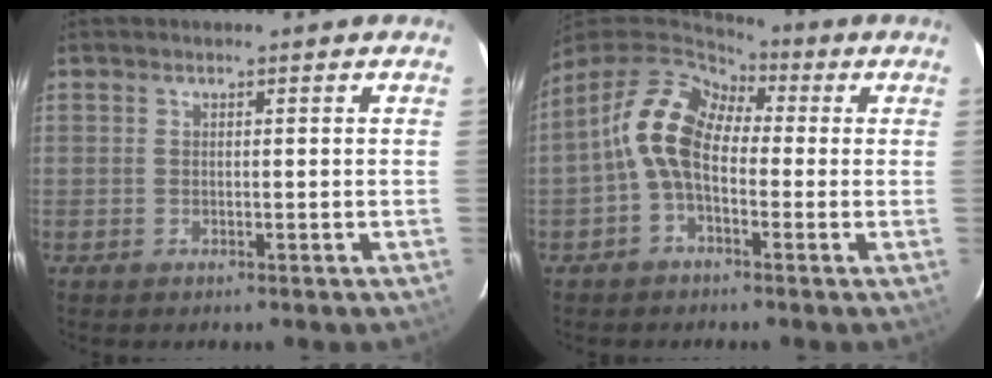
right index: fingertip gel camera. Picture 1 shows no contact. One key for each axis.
{"total": 11.2, "fx": -0.4, "fy": 7.3, "fz": 8.4, "tx": -0.162, "ty": 0.030, "tz": -0.021}